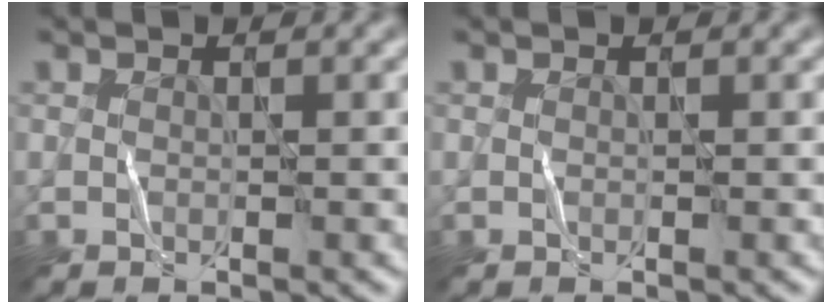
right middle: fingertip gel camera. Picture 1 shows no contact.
{"total": 0.0}